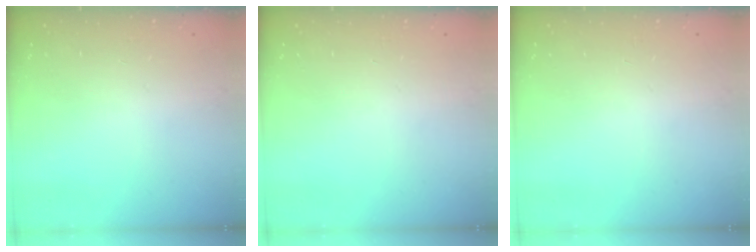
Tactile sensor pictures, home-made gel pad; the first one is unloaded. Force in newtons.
{"total": 0.6, "press": 0.0, "slide": 0.6}
{"total": 0.0}